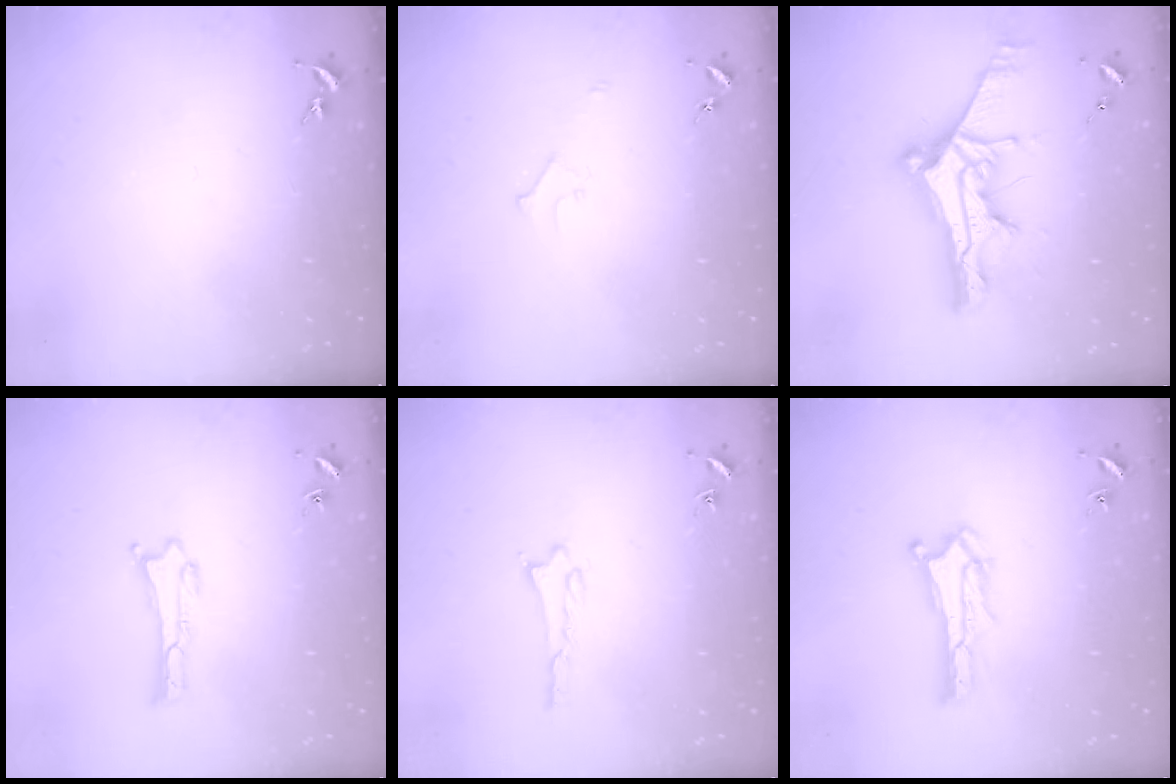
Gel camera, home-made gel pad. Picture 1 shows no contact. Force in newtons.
{"total": 2.2, "press": 2.2, "slide": 0.2}
{"total": 12.3, "press": 12.2, "slide": 1.0}
{"total": 0.0}
{"total": 1.4, "press": 1.4, "slide": 0.2}
{"total": 0.9, "press": 0.9, "slide": 0.2}